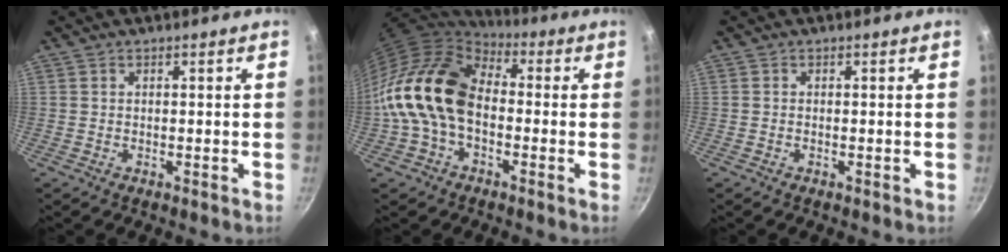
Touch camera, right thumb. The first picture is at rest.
{"total": 16.1, "force": [-1.4, 10.9, 11.8], "torque": [-0.193, 0.038, -0.044]}
{"total": 0.0}